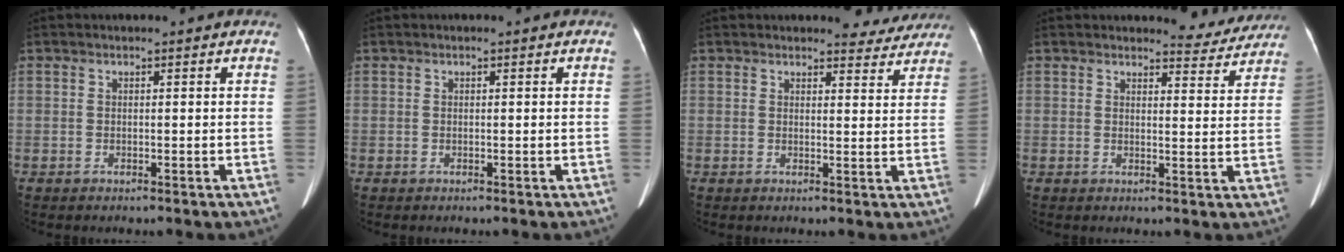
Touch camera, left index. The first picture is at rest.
{"total": 0.0}
{"total": 4.7, "force": [4.5, 1.5, 0.4], "torque": [0.007, -0.009, 0.037]}
{"total": 5.2, "force": [5.1, 1.2, 0.1], "torque": [0.006, -0.017, 0.047]}